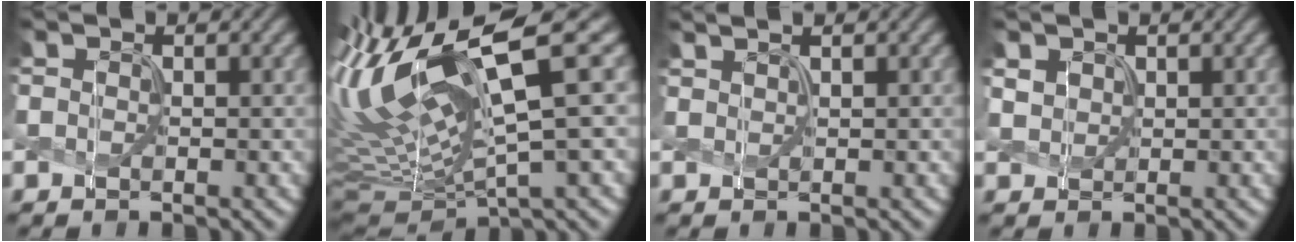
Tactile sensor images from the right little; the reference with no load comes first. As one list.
[{"total": 14.0, "force": [4.4, 3.9, 12.8], "torque": [-0.259, 0.012, 0.092]}, {"total": 1.5, "force": [1.2, 0.3, 0.8], "torque": [-0.008, -0.001, 0.010]}, {"total": 1.4, "force": [0.9, 1.0, 0.3], "torque": [-0.014, 0.000, 0.022]}]